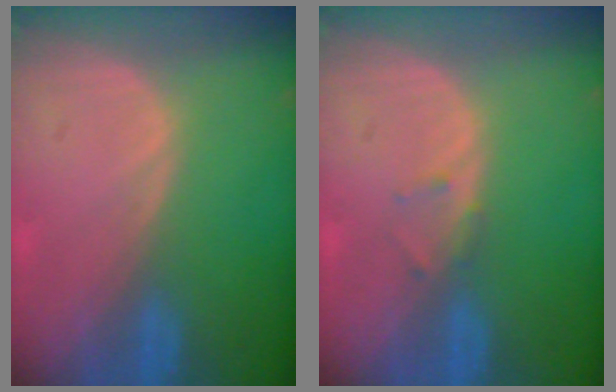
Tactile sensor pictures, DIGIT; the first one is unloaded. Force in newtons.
{"total": 1.1, "press": 1.0, "slide": 0.2}